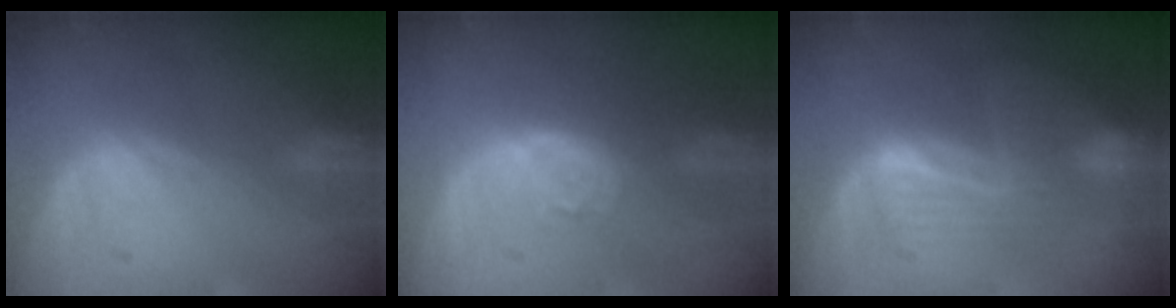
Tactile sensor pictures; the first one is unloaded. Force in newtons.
{"total": 3.7, "press": 3.6, "slide": 0.8}
{"total": 6.5, "press": 6.3, "slide": 1.5}